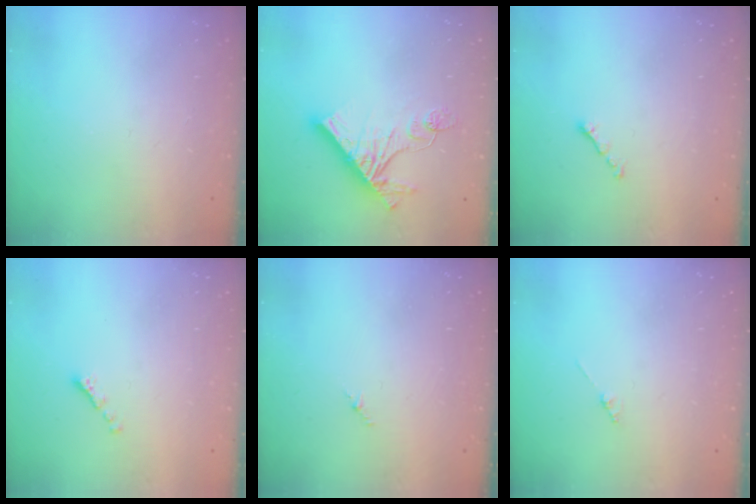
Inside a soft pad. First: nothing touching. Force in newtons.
{"total": 12.9, "press": 12.9, "slide": 1.0}
{"total": 0.8, "press": 0.6, "slide": 0.4}
{"total": 0.0}
{"total": 1.2, "press": 1.1, "slide": 0.6}
{"total": 1.3, "press": 1.3, "slide": 0.3}